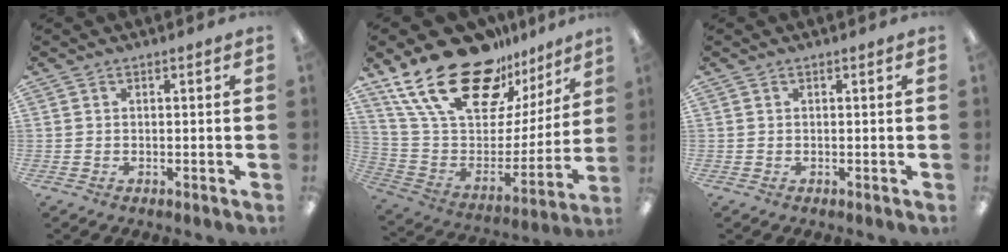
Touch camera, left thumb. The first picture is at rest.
{"total": 26.4, "force": [18.4, 12.4, 14.4], "torque": [-0.259, -0.114, 0.330]}
{"total": 0.0}